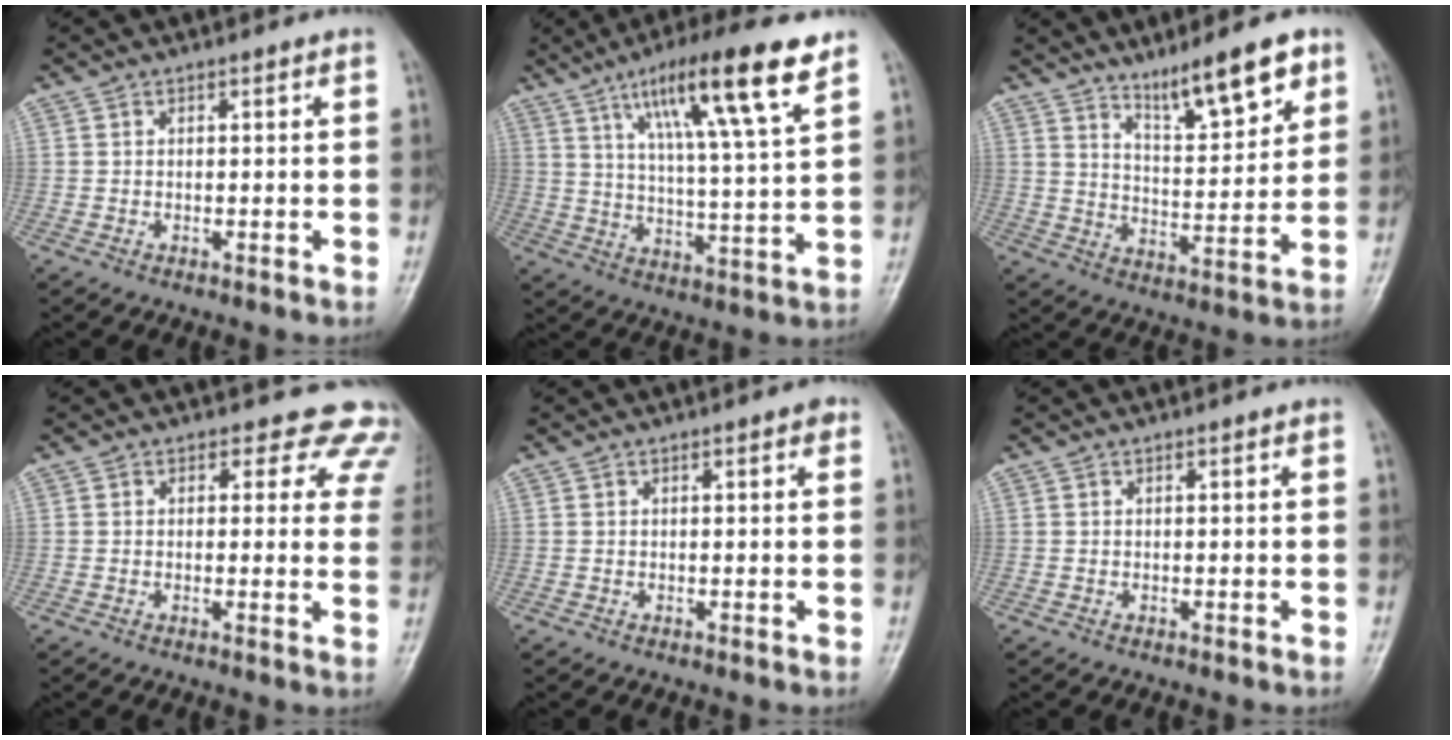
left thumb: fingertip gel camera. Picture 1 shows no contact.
{"total": 16.8, "force": [9.4, 2.0, 13.8], "torque": [-0.224, -0.032, 0.156]}
{"total": 11.6, "force": [7.8, 2.7, 8.1], "torque": [-0.111, -0.051, 0.134]}
{"total": 8.5, "force": [6.8, 4.7, 1.9], "torque": [0.033, -0.023, 0.044]}
{"total": 1.2, "force": [0.6, 0.5, 0.9], "torque": [-0.010, 0.001, 0.005]}
{"total": 0.0}